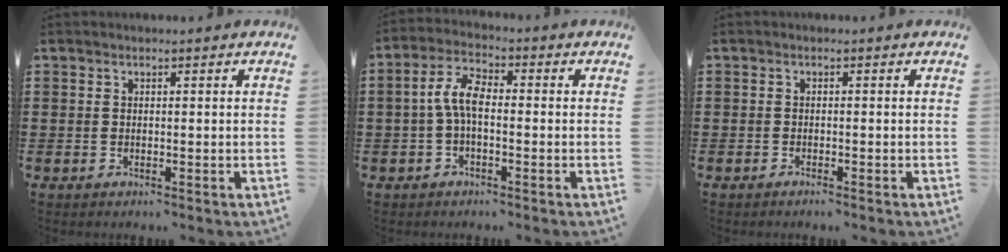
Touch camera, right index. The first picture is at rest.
{"total": 5.3, "force": [-0.6, 2.2, 4.8], "torque": [-0.108, 0.005, -0.018]}
{"total": 0.9, "force": [-0.8, -0.2, 0.2], "torque": [-0.006, -0.005, -0.016]}